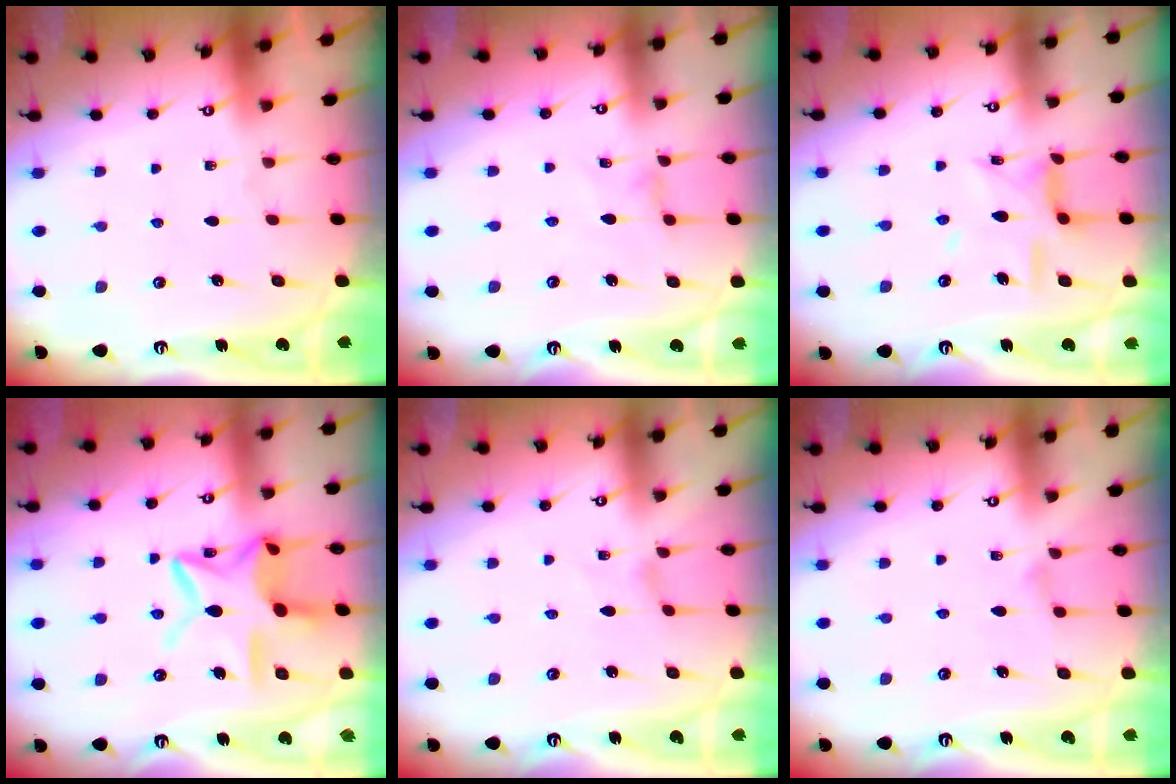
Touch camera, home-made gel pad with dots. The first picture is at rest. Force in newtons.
{"total": 0.9, "press": 0.8, "slide": 0.4}
{"total": 11.2, "press": 11.2, "slide": 0.7}
{"total": 15.7, "press": 15.6, "slide": 1.2}
{"total": 0.5, "press": 0.5, "slide": 0.2}
{"total": 2.1, "press": 2.1, "slide": 0.4}